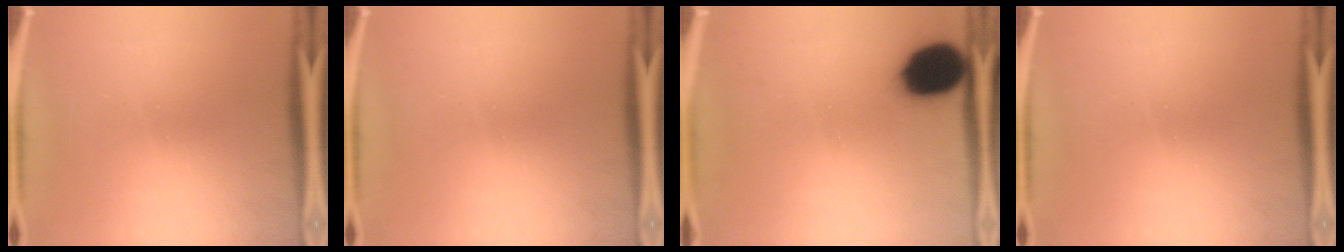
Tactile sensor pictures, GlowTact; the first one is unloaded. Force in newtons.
{"total": 0.0}
{"total": 9.5}
{"total": 0.0}